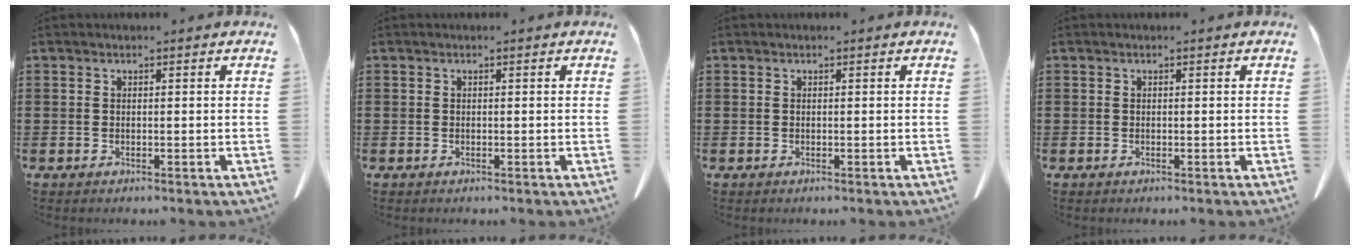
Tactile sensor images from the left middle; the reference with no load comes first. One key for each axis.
{"total": 0.0}
{"total": 0.0}
{"total": 0.0}